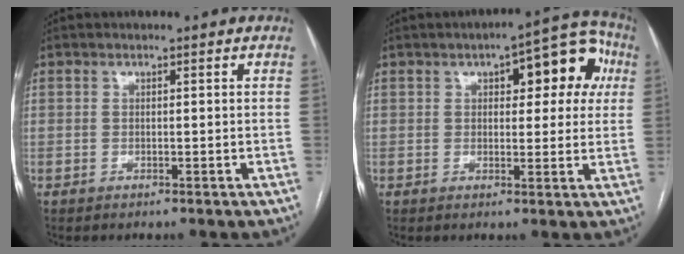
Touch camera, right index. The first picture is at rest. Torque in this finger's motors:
{"motor_torque": [0.29, 0.19, 0.11, 0.05]}